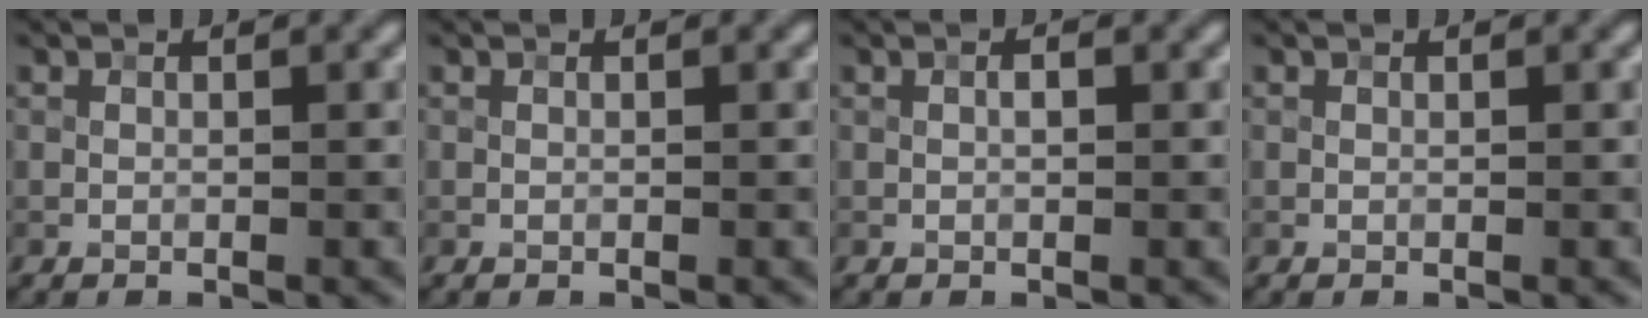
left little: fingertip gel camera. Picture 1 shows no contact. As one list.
[{"total": 0.0}, {"total": 0.7, "force": [0.0, 0.3, 0.7], "torque": [-0.010, 0.001, 0.000]}, {"total": 0.0}]